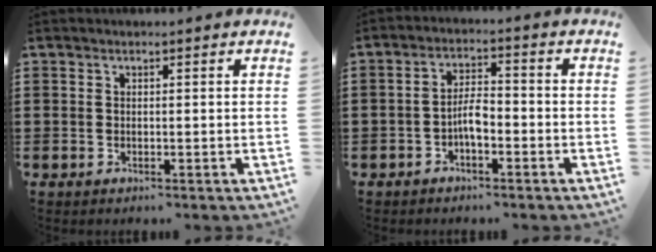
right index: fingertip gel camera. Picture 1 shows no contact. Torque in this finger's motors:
{"motor_torque": [1.38, 0.75, 0.64, 0.07]}